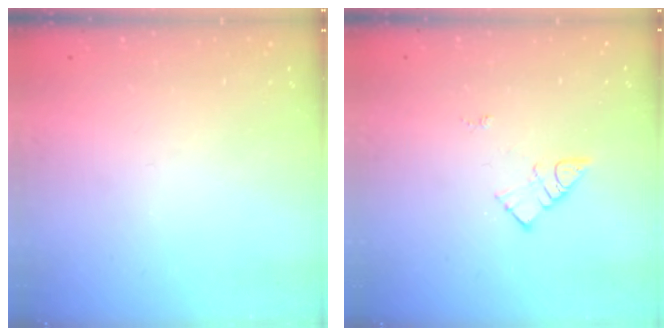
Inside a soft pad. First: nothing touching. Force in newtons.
{"total": 6.6, "press": 6.6, "slide": 0.7}